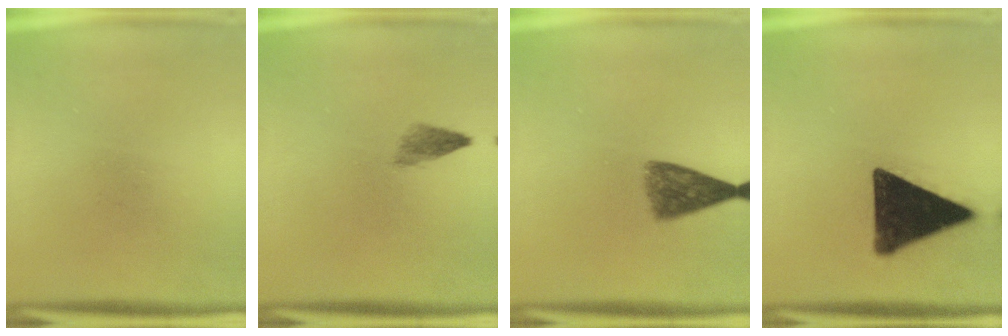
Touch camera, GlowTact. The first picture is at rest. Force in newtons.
{"total": 1.9}
{"total": 5.9}
{"total": 16.8}